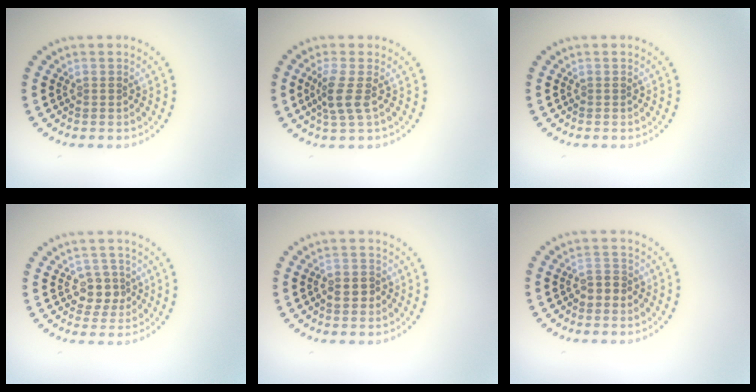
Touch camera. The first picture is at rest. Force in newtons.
{"total": 2.6, "press": 2.1, "slide": 1.6}
{"total": 0.0}
{"total": 2.4, "press": 2.1, "slide": 1.0}
{"total": 1.7, "press": 1.7, "slide": 0.3}
{"total": 1.6, "press": 1.5, "slide": 0.6}